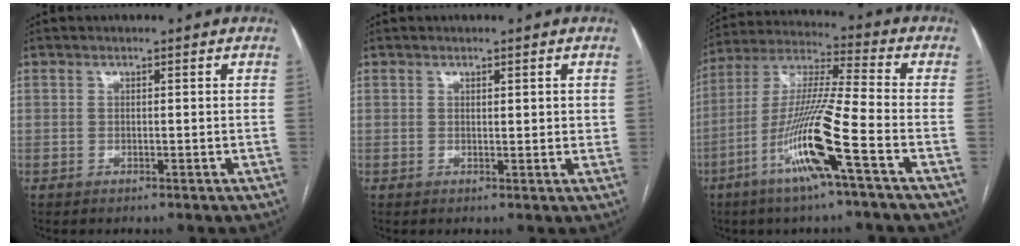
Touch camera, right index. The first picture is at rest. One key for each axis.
{"total": 1.5, "fx": 0.6, "fy": 0.5, "fz": 1.2, "tx": -0.014, "ty": -0.002, "tz": 0.007}
{"total": 14.8, "fx": -6.5, "fy": -0.8, "fz": 13.3, "tx": -0.271, "ty": -0.011, "tz": -0.128}